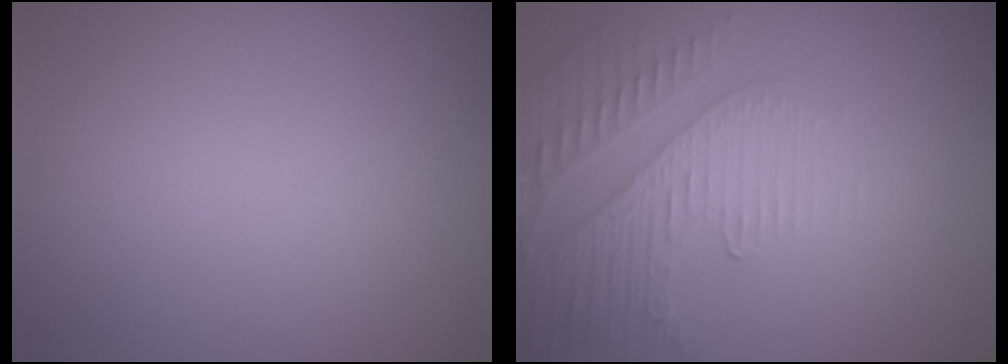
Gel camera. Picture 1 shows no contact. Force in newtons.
{"total": 4.9, "press": 3.2, "slide": 3.7}